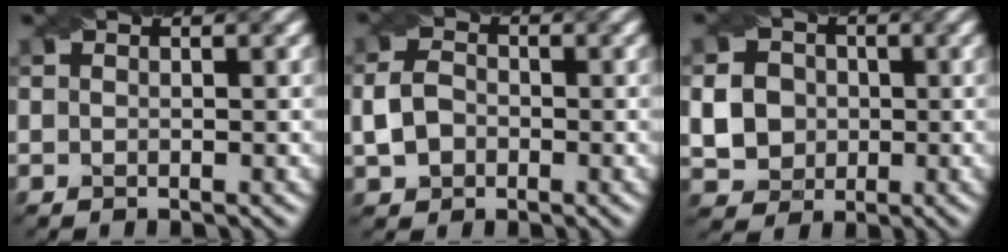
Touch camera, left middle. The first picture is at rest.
{"total": 3.0, "force": [-0.8, 2.4, 1.6], "torque": [-0.041, 0.001, -0.014]}
{"total": 5.1, "force": [-0.3, 4.6, 2.2], "torque": [-0.048, 0.002, -0.014]}